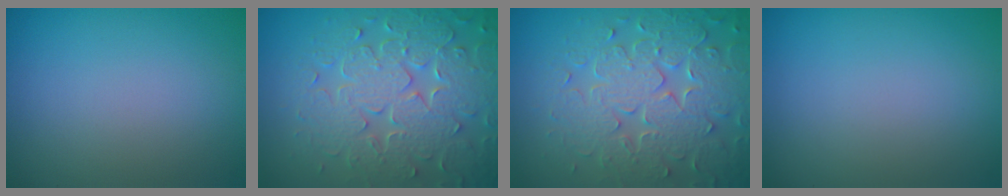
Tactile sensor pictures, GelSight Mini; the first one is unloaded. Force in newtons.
{"total": 8.0, "press": 6.2, "slide": 5.0}
{"total": 7.7, "press": 6.1, "slide": 4.7}
{"total": 0.0}